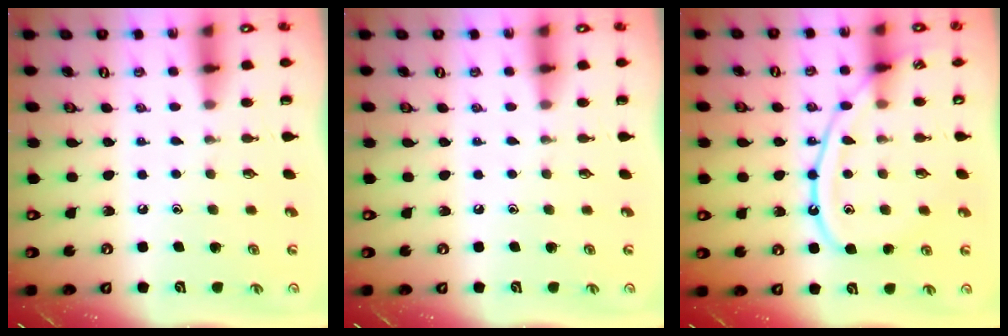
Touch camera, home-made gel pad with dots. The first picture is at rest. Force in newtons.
{"total": 0.0}
{"total": 12.7, "press": 12.6, "slide": 1.4}